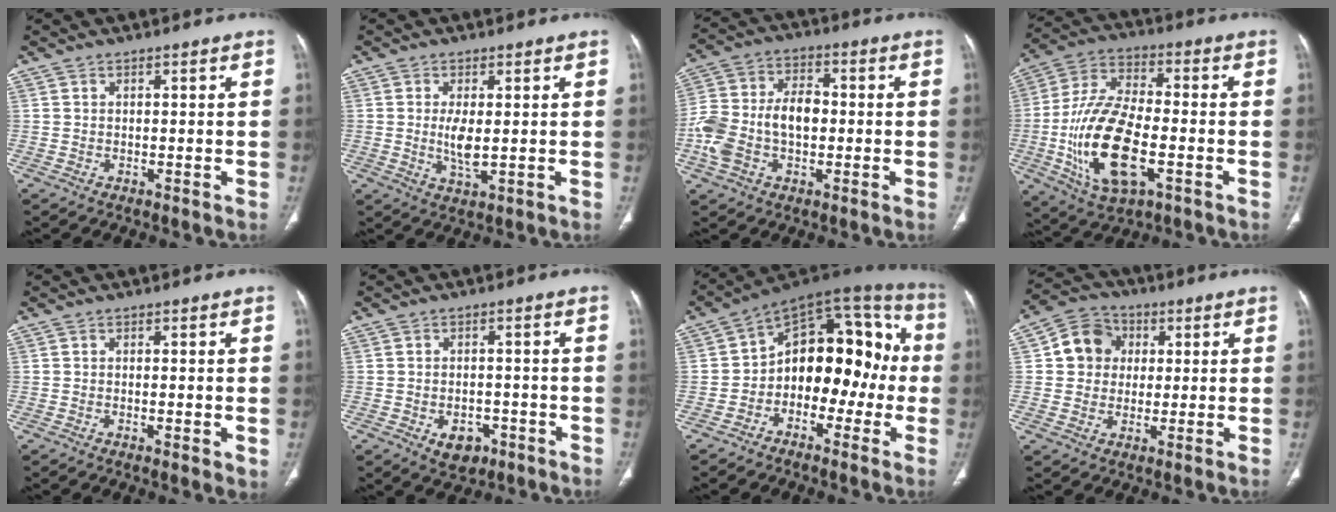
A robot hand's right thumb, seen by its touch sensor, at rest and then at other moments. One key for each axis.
{"total": 4.5, "fx": 0.2, "fy": 1.6, "fz": 4.2, "tx": -0.089, "ty": -0.013, "tz": 0.007}
{"total": 13.8, "fx": -1.8, "fy": 8.9, "fz": 10.4, "tx": -0.214, "ty": 0.036, "tz": -0.036}
{"total": 19.3, "fx": -4.9, "fy": 9.0, "fz": 16.5, "tx": -0.325, "ty": 0.015, "tz": -0.082}
{"total": 2.7, "fx": -0.4, "fy": 0.7, "fz": 2.6, "tx": -0.045, "ty": -0.009, "tz": -0.008}
{"total": 5.3, "fx": -2.4, "fy": 3.6, "fz": 3.0, "tx": -0.032, "ty": 0.012, "tz": -0.026}
{"total": 17.9, "fx": -2.2, "fy": 11.5, "fz": 13.5, "tx": -0.134, "ty": 0.065, "tz": -0.046}
{"total": 8.9, "fx": 1.6, "fy": 8.1, "fz": 3.5, "tx": -0.033, "ty": 0.007, "tz": 0.017}